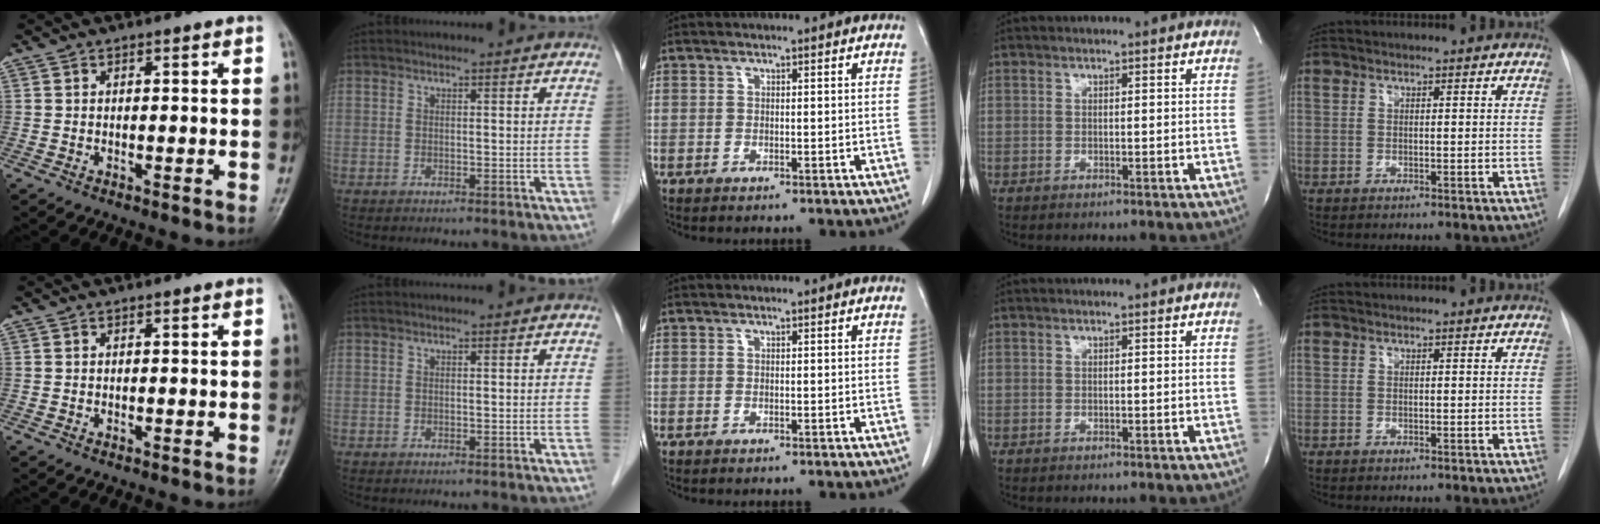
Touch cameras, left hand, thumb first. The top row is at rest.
{}